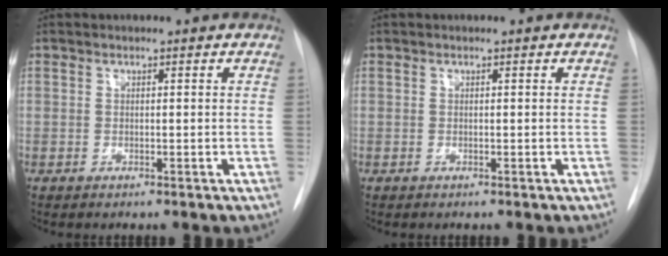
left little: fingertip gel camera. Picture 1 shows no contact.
{"total": 0.0}